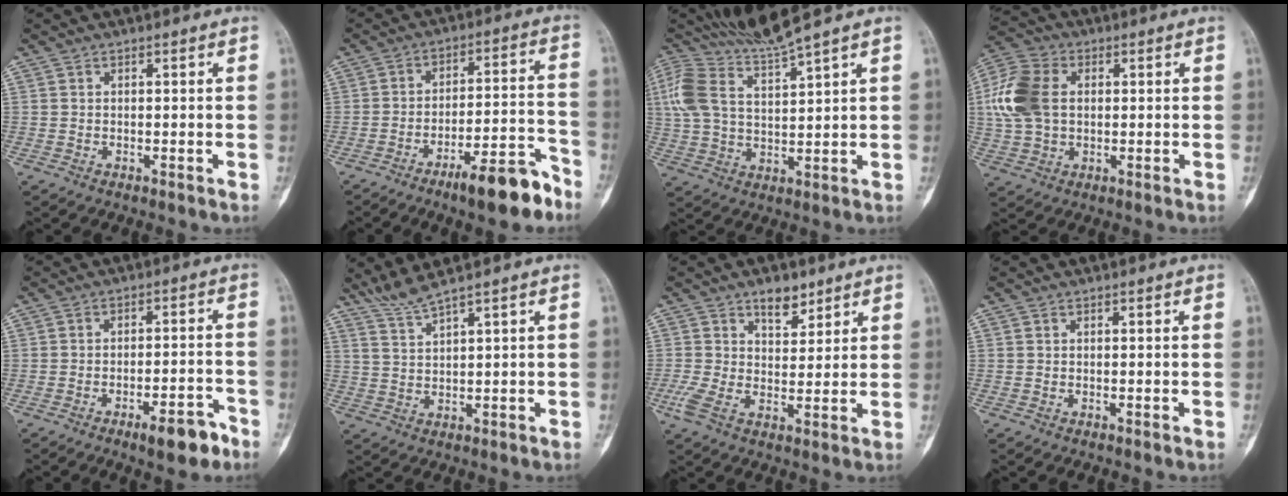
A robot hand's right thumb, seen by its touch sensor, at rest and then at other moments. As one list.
[{"total": 12.4, "force": [-8.6, 3.0, 8.5], "torque": [-0.116, 0.074, -0.137]}, {"total": 8.9, "force": [7.2, -0.2, 5.3], "torque": [-0.117, -0.035, 0.152]}, {"total": 12.2, "force": [1.5, 8.5, 8.6], "torque": [-0.183, 0.015, 0.027]}, {"total": 7.4, "force": [-4.7, 2.2, 5.3], "torque": [-0.068, 0.030, -0.065]}, {"total": 4.0, "force": [3.5, -0.9, 1.7], "torque": [-0.047, -0.020, 0.085]}, {"total": 6.4, "force": [3.2, 3.4, 4.4], "torque": [-0.060, -0.014, 0.055]}, {"total": 0.0}]